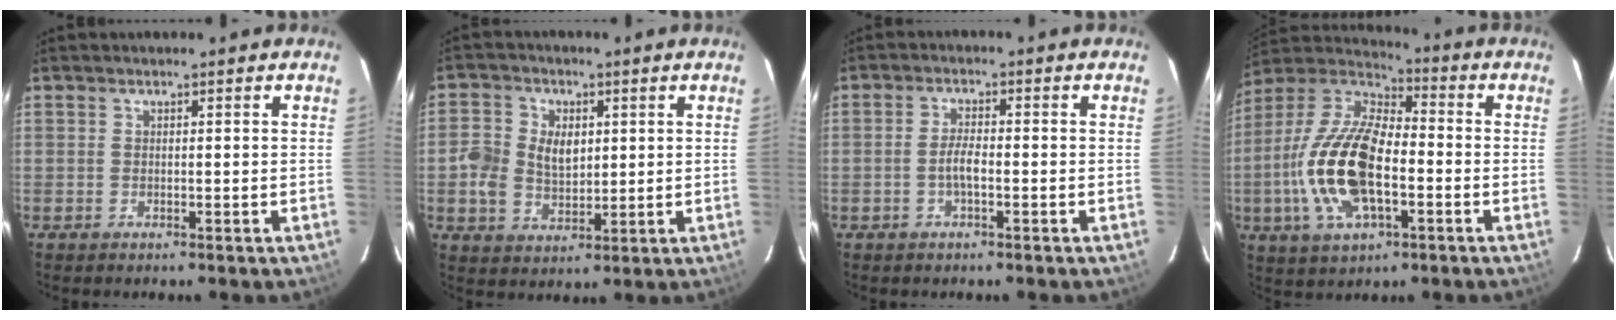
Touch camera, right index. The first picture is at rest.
{"total": 7.8, "force": [0.6, 6.0, 4.9], "torque": [-0.108, 0.011, 0.011]}
{"total": 2.6, "force": [-1.0, 0.6, 2.4], "torque": [-0.050, 0.004, -0.019]}
{"total": 19.2, "force": [-4.1, 8.9, 16.5], "torque": [-0.350, -0.002, -0.080]}